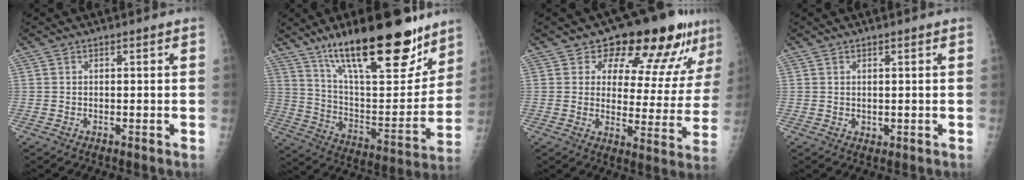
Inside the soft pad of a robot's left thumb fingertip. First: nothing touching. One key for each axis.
{"total": 27.6, "fx": 18.5, "fy": 8.5, "fz": 18.7, "tx": -0.253, "ty": -0.074, "tz": 0.306}
{"total": 15.9, "fx": 11.7, "fy": 7.2, "fz": 8.1, "tx": -0.050, "ty": -0.068, "tz": 0.140}
{"total": 1.1, "fx": 0.5, "fy": 0.9, "fz": 0.4, "tx": -0.001, "ty": -0.005, "tz": 0.009}